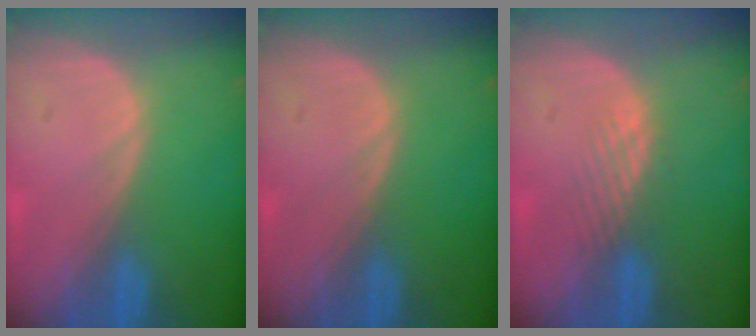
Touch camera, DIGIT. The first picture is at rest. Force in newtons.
{"total": 0.0}
{"total": 2.9, "press": 2.3, "slide": 1.8}